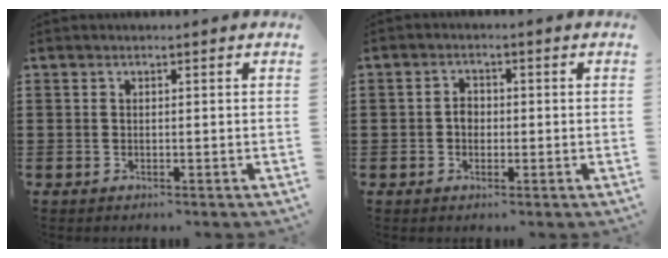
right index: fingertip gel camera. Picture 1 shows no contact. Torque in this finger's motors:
{"motor_torque": [0.43, -0.35, 0.14, 0.01]}